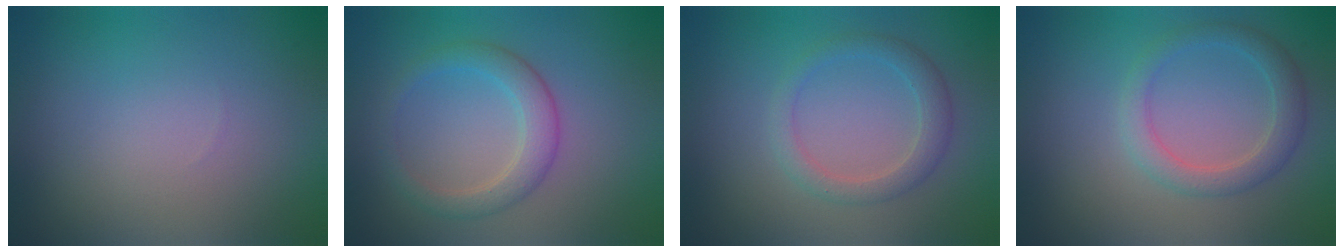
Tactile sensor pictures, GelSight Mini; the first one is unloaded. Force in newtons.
{"total": 3.1, "press": 3.1, "slide": 0.2}
{"total": 2.5, "press": 2.5, "slide": 0.1}
{"total": 2.8, "press": 2.8, "slide": 0.1}